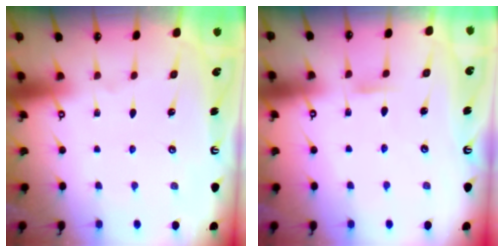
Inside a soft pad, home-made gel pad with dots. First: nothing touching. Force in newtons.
{"total": 4.8, "press": 4.7, "slide": 0.5}